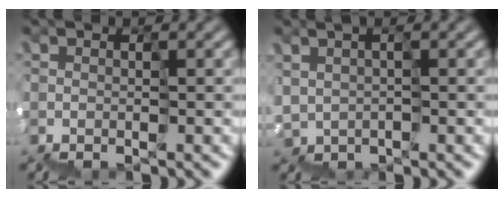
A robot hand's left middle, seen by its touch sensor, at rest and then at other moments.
{"total": 3.3, "force": [2.1, -0.4, -2.5], "torque": [0.038, 0.022, 0.046]}